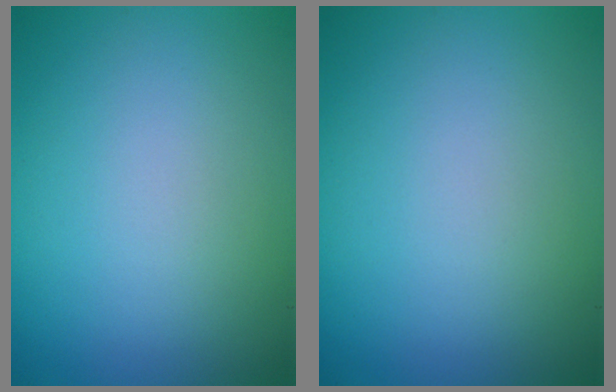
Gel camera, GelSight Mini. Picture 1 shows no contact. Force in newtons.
{"total": 0.0}